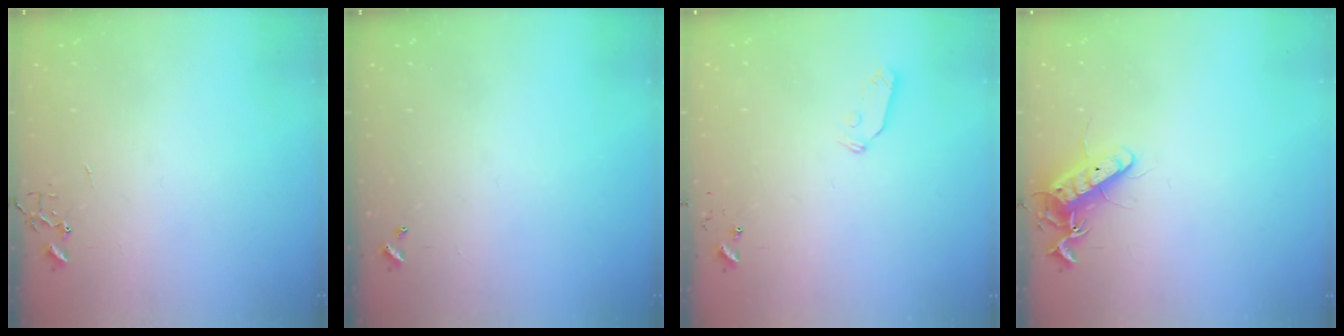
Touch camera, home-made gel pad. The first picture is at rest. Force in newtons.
{"total": 0.0}
{"total": 5.6, "press": 5.6, "slide": 0.3}
{"total": 12.5, "press": 12.4, "slide": 1.0}